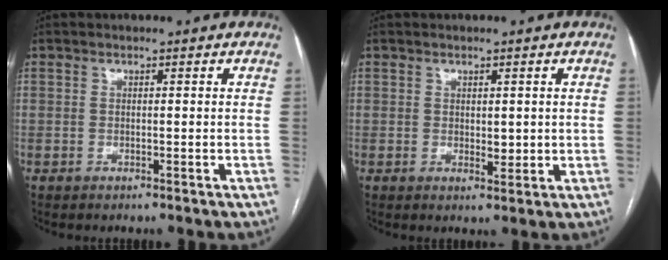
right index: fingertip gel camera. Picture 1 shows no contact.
{"total": 2.4, "force": [0.3, 1.3, 2.0], "torque": [-0.027, -0.007, 0.009]}